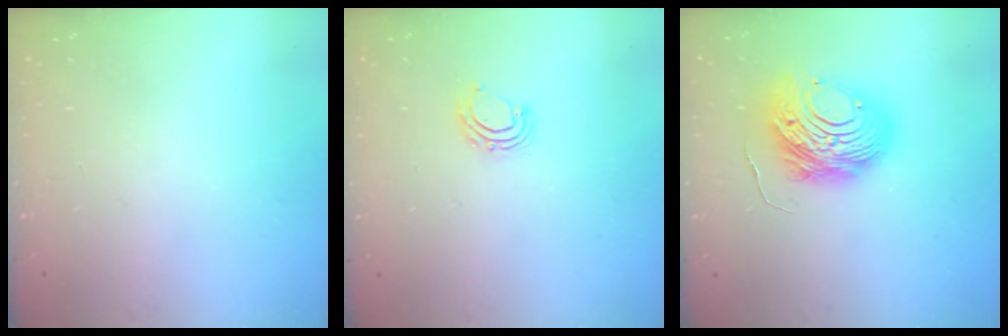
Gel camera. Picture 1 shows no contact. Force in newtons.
{"total": 6.3, "press": 6.2, "slide": 1.3}
{"total": 15.5, "press": 15.4, "slide": 1.3}